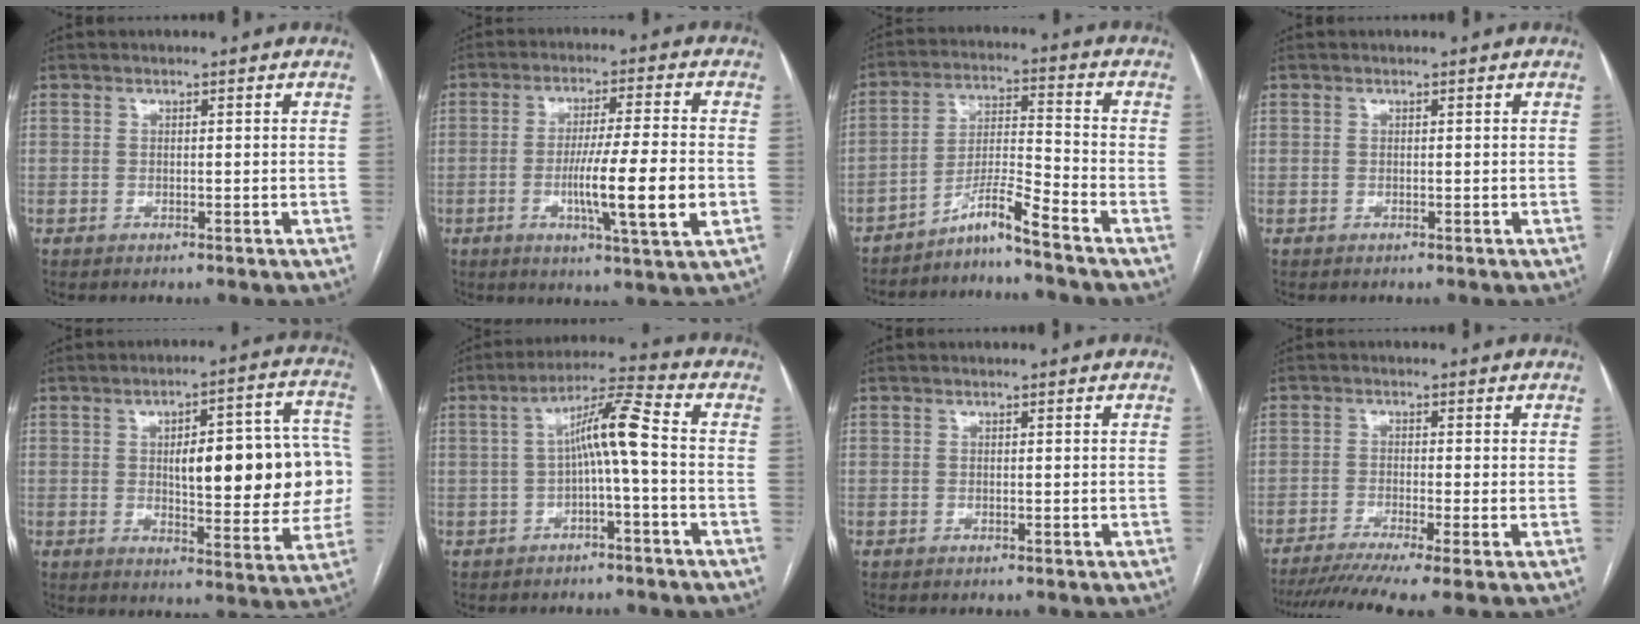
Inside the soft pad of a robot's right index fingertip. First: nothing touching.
{"total": 12.0, "force": [-2.7, -0.2, 11.7], "torque": [-0.196, -0.014, -0.050]}
{"total": 6.6, "force": [-5.6, -1.3, 3.3], "torque": [-0.064, -0.001, -0.102]}
{"total": 0.0}
{"total": 18.9, "force": [1.0, 5.9, 17.9], "torque": [-0.219, 0.033, 0.024]}
{"total": 7.5, "force": [-0.7, 0.1, 7.4], "torque": [-0.129, 0.029, -0.012]}
{"total": 0.0}
{"total": 9.0, "force": [-6.6, -0.4, 6.1], "torque": [-0.096, -0.015, -0.106]}